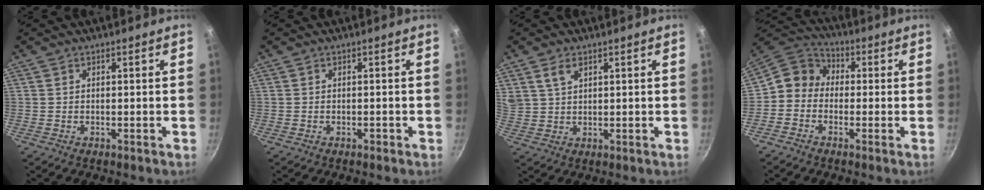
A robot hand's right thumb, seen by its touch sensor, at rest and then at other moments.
{"total": 0.6, "force": [-0.4, 0.3, 0.3], "torque": [-0.004, 0.004, -0.003]}
{"total": 4.5, "force": [2.6, 2.5, 2.6], "torque": [-0.042, -0.005, 0.056]}
{"total": 7.3, "force": [-1.0, 6.4, 3.4], "torque": [-0.045, 0.035, -0.047]}